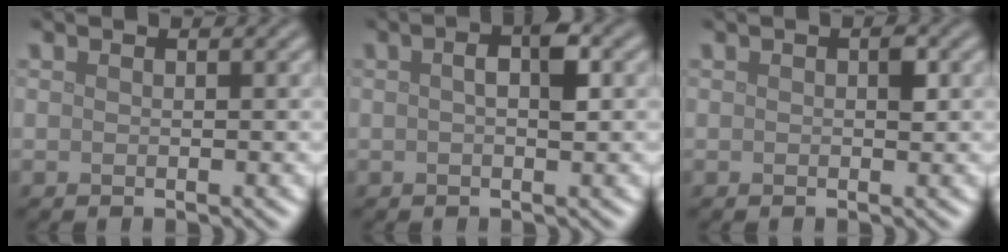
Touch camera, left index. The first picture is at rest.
{"total": 2.7, "force": [0.4, 0.7, 2.5], "torque": [-0.041, 0.008, 0.003]}
{"total": 1.1, "force": [0.2, 0.5, 0.9], "torque": [-0.010, -0.001, 0.001]}